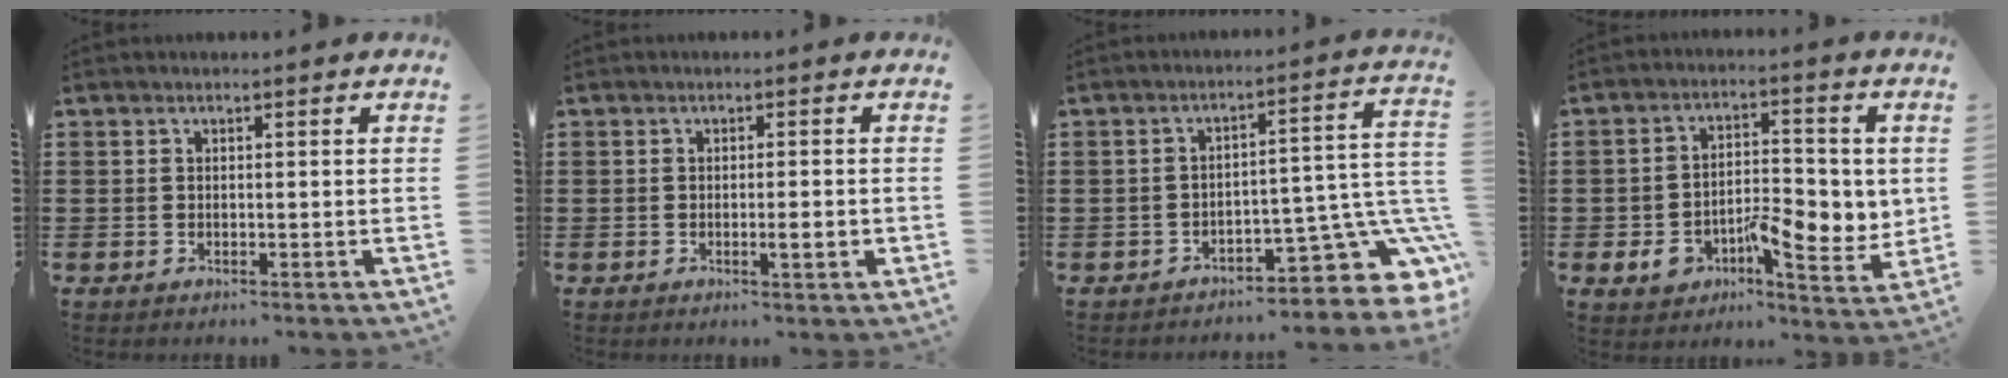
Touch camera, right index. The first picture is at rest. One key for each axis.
{"total": 2.4, "fx": -0.5, "fy": 0.4, "fz": 2.3, "tx": -0.038, "ty": -0.002, "tz": -0.009}
{"total": 7.4, "fx": -3.6, "fy": 3.6, "fz": 5.4, "tx": -0.074, "ty": -0.013, "tz": -0.061}
{"total": 9.3, "fx": -2.1, "fy": 5.3, "fz": 7.4, "tx": -0.116, "ty": 0.012, "tz": -0.034}